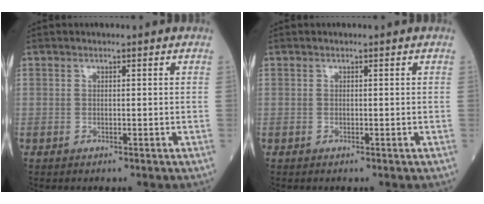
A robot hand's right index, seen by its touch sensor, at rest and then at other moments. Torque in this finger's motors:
{"motor_torque": [-0.17, -0.11, 0.01, 0.00]}